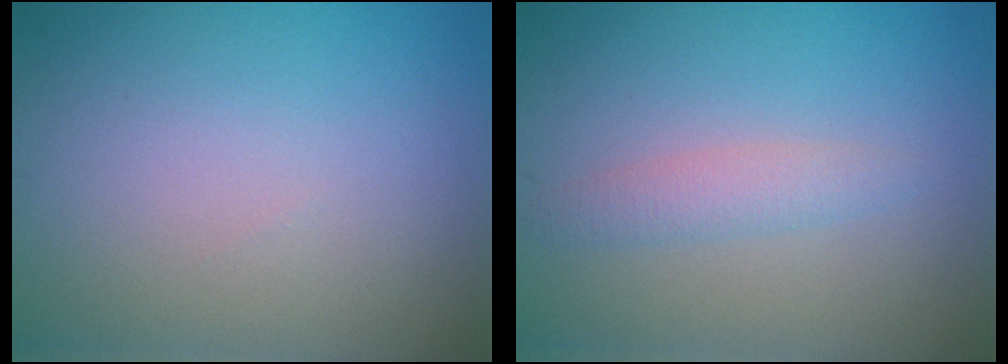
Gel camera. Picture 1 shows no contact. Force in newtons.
{"total": 1.7, "press": 1.7, "slide": 0.1}